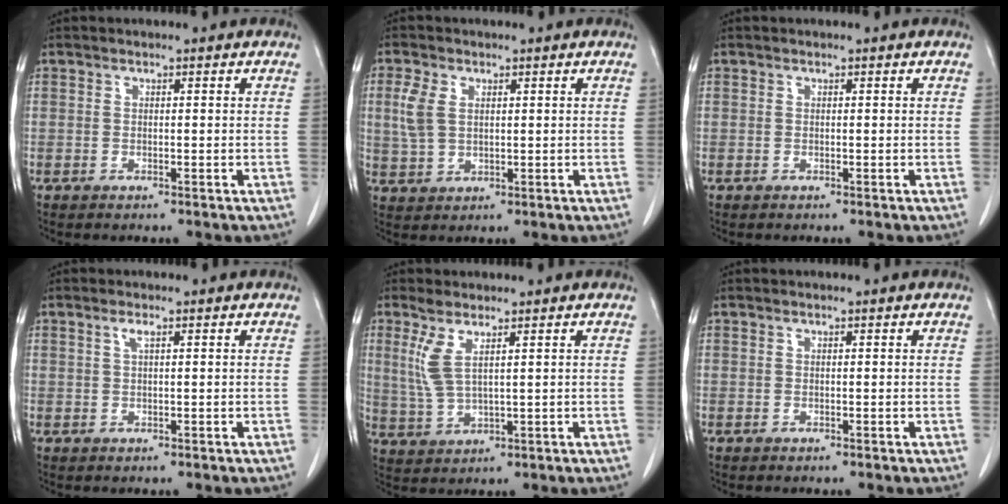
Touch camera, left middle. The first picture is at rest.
{"total": 4.5, "force": [1.3, 2.8, 3.4], "torque": [-0.093, 0.005, 0.030]}
{"total": 0.0}
{"total": 1.1, "force": [0.5, 0.1, 1.0], "torque": [-0.025, 0.004, 0.010]}
{"total": 4.9, "force": [2.1, 1.0, 4.4], "torque": [-0.118, -0.004, 0.051]}
{"total": 0.0}